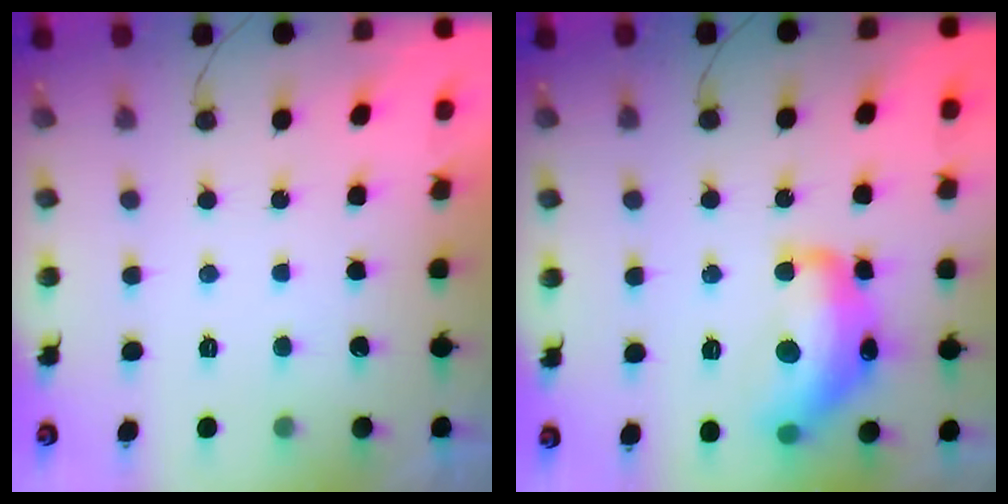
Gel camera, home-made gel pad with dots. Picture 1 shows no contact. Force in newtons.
{"total": 17.1, "press": 17.1, "slide": 1.0}